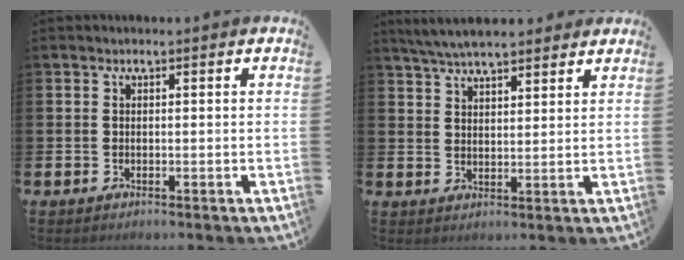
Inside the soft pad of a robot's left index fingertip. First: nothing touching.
{"total": 5.4, "force": [5.1, 1.0, 1.5], "torque": [-0.044, -0.013, 0.094]}